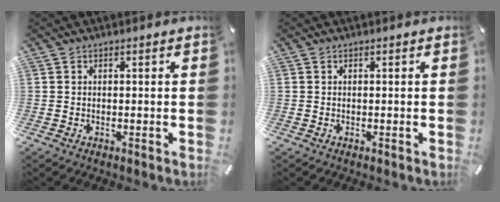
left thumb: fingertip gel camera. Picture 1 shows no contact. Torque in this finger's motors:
{"motor_torque": [-0.10, -0.09, 0.00, 0.00, 0.00]}